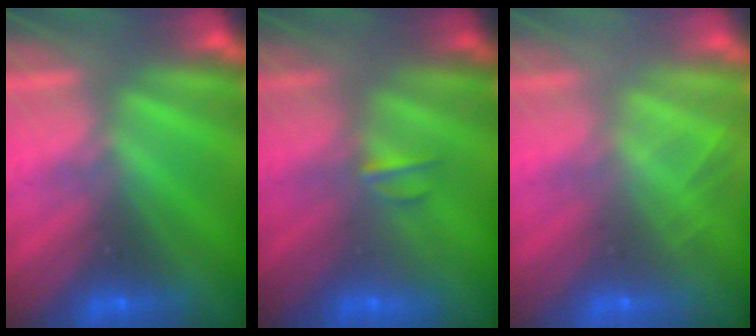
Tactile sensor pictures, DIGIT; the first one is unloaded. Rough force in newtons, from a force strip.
{"total": 2.1}
{"total": 2.0}